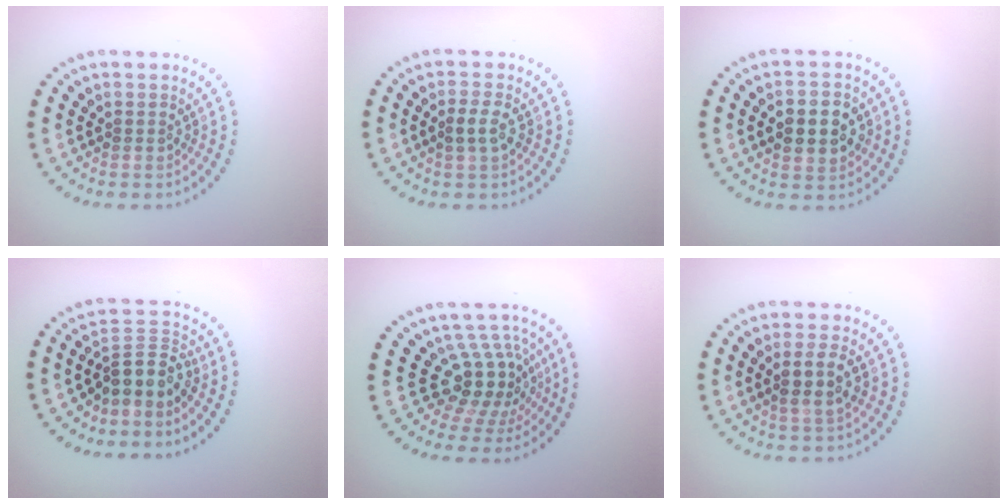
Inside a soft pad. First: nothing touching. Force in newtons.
{"total": 1.8, "press": 1.8, "slide": 0.5}
{"total": 4.6, "press": 4.6, "slide": 0.2}
{"total": 3.5, "press": 2.5, "slide": 2.3}
{"total": 4.7, "press": 3.5, "slide": 3.2}
{"total": 2.6, "press": 2.5, "slide": 0.8}